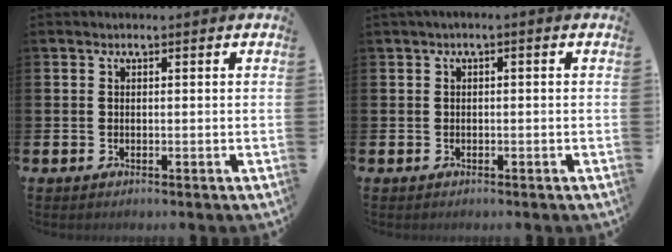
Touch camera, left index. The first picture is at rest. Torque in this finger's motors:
{"motor_torque": [1.03, -1.10, 0.83, 0.21]}